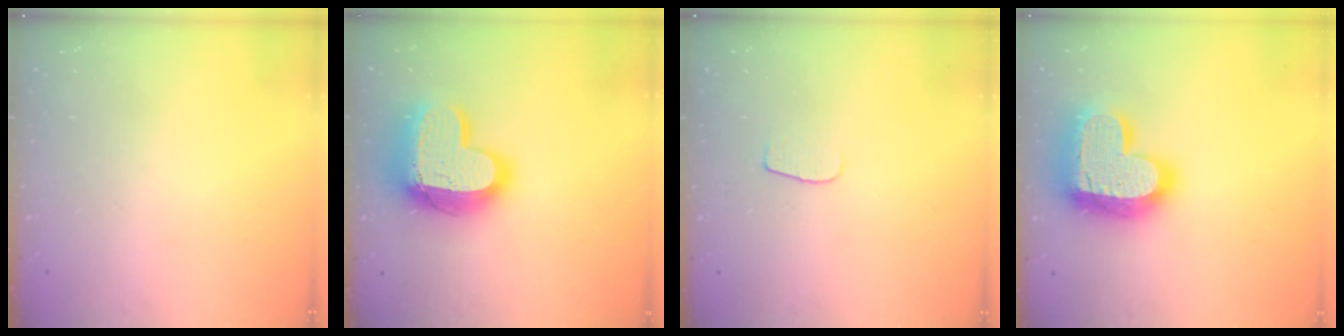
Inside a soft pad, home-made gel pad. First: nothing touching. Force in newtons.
{"total": 18.9, "press": 18.8, "slide": 1.5}
{"total": 4.8, "press": 4.8, "slide": 0.6}
{"total": 23.4, "press": 23.3, "slide": 1.7}